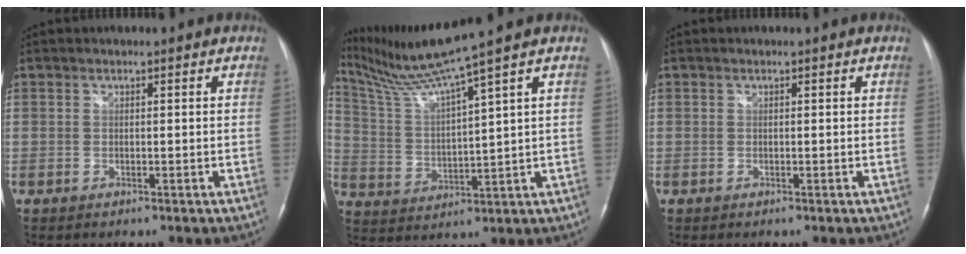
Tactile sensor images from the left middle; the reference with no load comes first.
{"total": 11.1, "force": [9.0, -3.2, 5.7], "torque": [-0.117, -0.007, 0.177]}
{"total": 0.0}